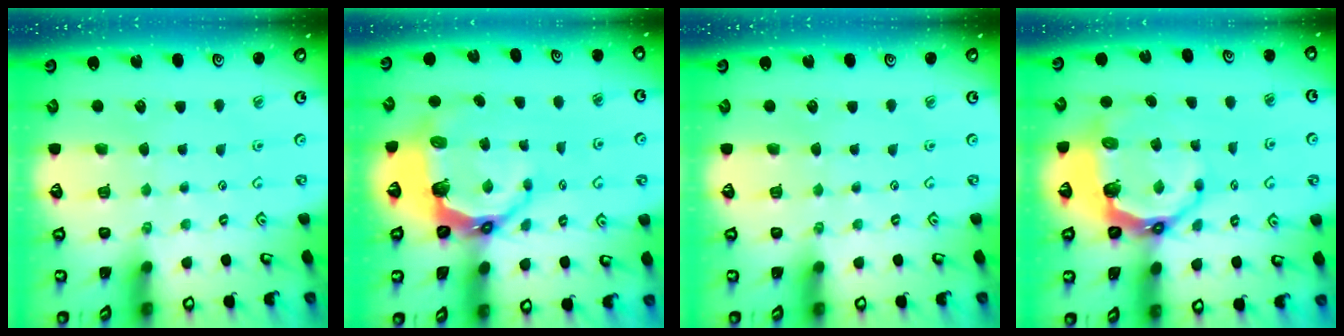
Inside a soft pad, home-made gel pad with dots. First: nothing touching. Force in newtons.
{"total": 9.2, "press": 7.5, "slide": 5.2}
{"total": 0.0}
{"total": 9.5, "press": 8.3, "slide": 4.5}